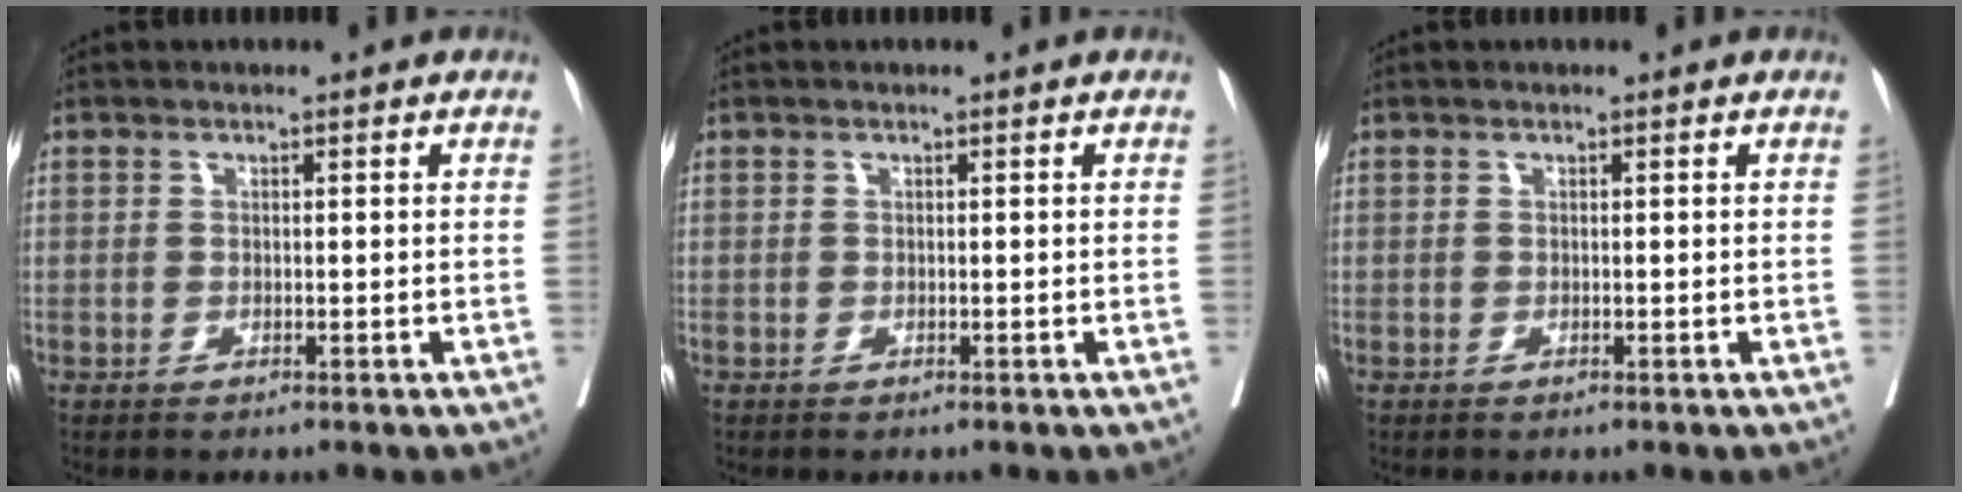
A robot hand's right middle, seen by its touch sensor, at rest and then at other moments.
{"total": 0.0}
{"total": 0.0}